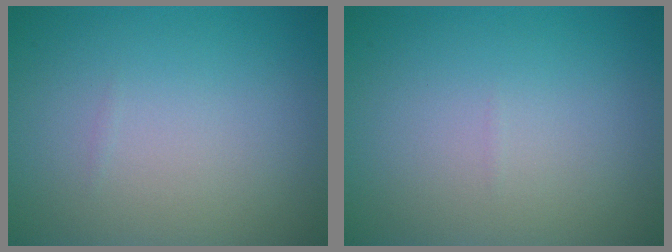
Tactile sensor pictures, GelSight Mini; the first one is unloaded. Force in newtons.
{"total": 0.0}